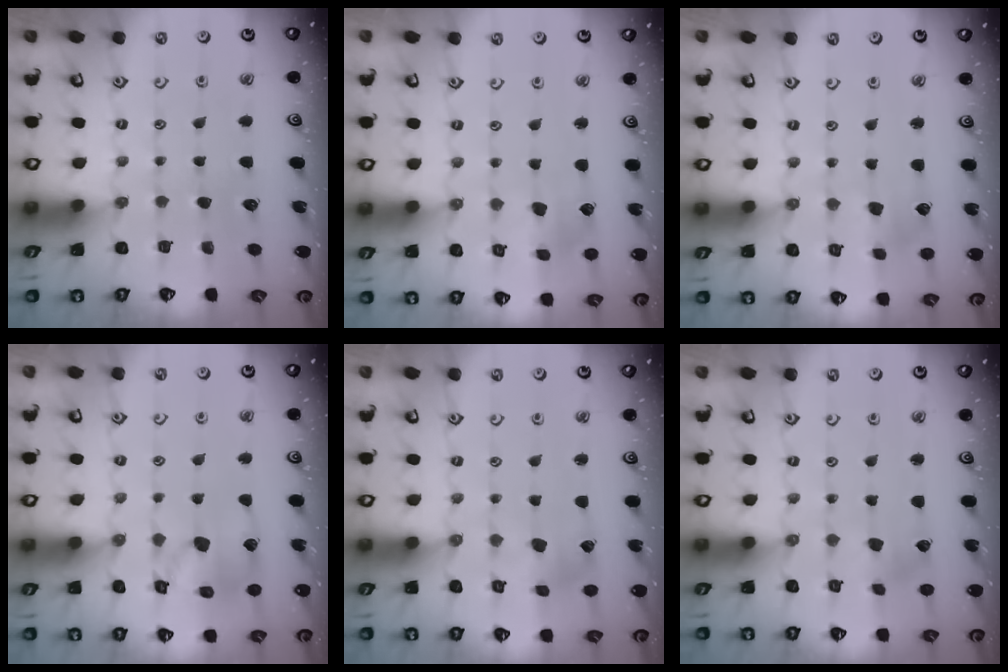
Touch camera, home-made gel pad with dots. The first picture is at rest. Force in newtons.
{"total": 3.0, "press": 3.0, "slide": 0.4}
{"total": 2.5, "press": 2.5, "slide": 0.5}
{"total": 14.1, "press": 14.0, "slide": 1.8}
{"total": 1.7, "press": 1.7, "slide": 0.2}
{"total": 2.0, "press": 1.9, "slide": 0.6}